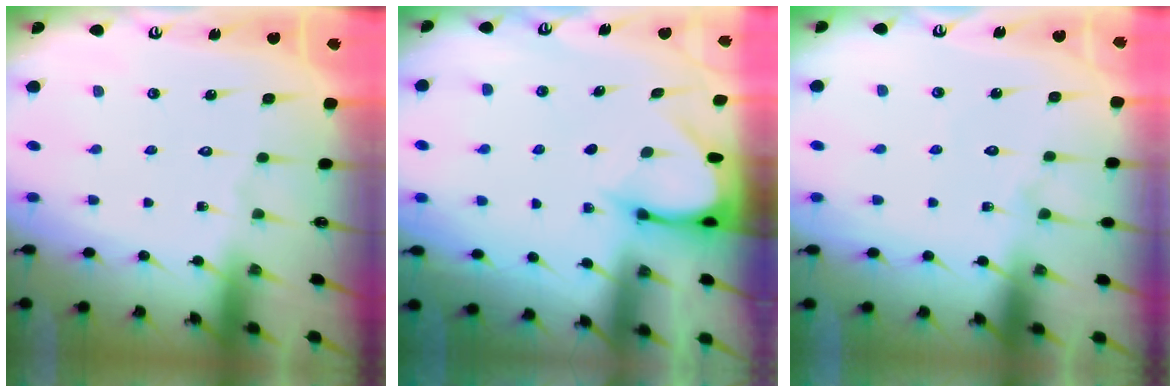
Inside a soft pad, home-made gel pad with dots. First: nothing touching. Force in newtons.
{"total": 3.7, "press": 3.6, "slide": 0.2}
{"total": 4.8, "press": 4.8, "slide": 0.5}